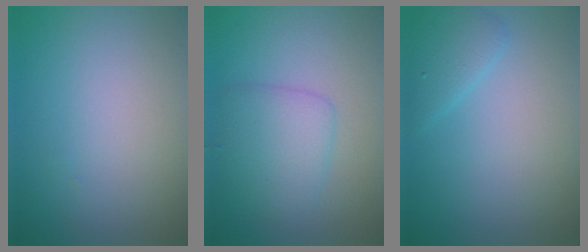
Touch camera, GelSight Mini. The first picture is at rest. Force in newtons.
{"total": 3.3, "press": 3.3, "slide": 0.1}
{"total": 1.8, "press": 1.8, "slide": 0.1}